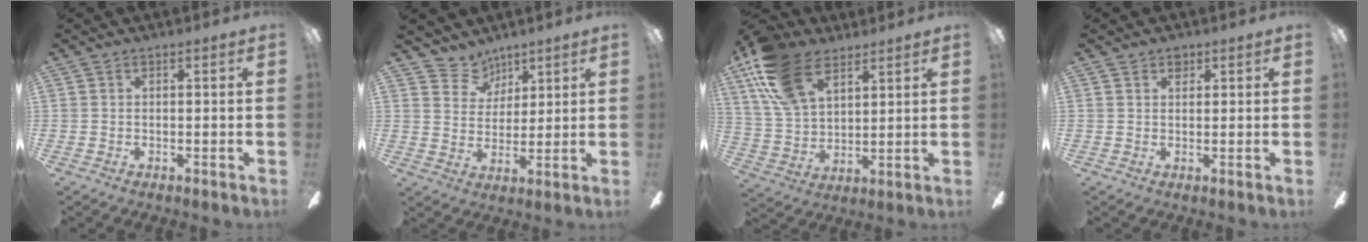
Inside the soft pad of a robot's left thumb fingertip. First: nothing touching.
{"total": 7.7, "force": [6.0, 4.7, 0.2], "torque": [-0.015, -0.038, 0.116]}
{"total": 17.9, "force": [10.4, 10.2, 10.4], "torque": [-0.226, -0.024, 0.196]}
{"total": 2.0, "force": [1.4, 1.2, 0.7], "torque": [0.001, -0.006, 0.022]}